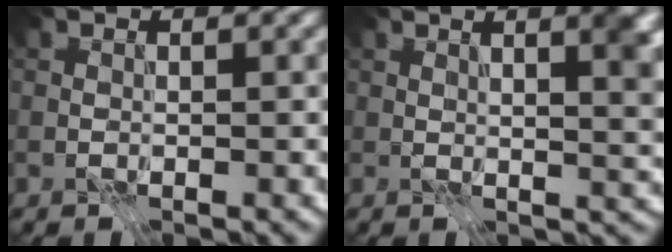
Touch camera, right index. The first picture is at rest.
{"total": 4.3, "force": [2.0, 0.9, 3.8], "torque": [-0.037, 0.002, 0.032]}